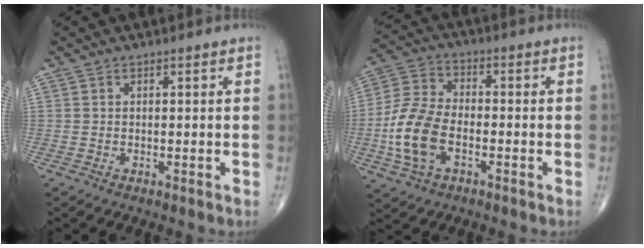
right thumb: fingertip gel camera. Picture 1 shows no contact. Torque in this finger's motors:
{"motor_torque": [-0.23, 0.76, 1.22, -0.35, 0.33]}